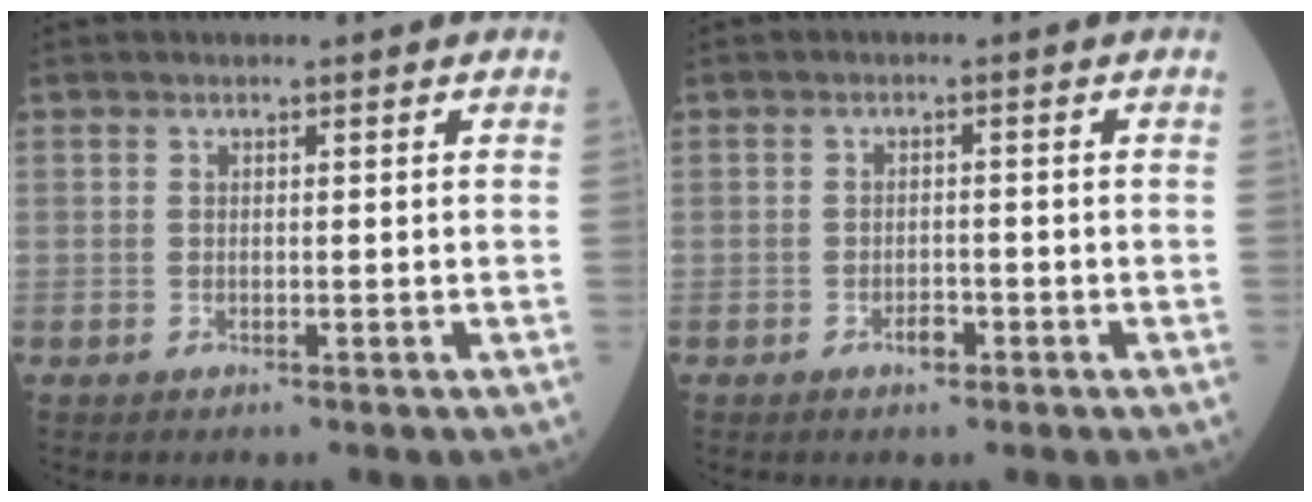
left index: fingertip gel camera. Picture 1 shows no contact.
{"total": 1.8, "force": [-1.2, 0.8, 1.1], "torque": [-0.014, 0.003, -0.017]}